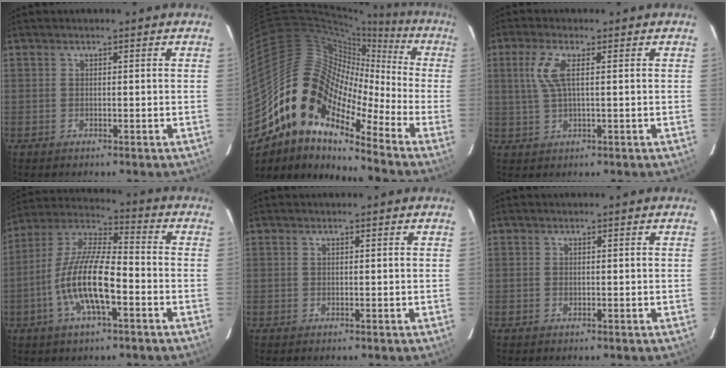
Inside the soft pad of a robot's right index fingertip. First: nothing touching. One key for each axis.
{"total": 14.8, "fx": -9.2, "fy": 8.1, "fz": 8.3, "tx": -0.129, "ty": 0.015, "tz": -0.196}
{"total": 5.2, "fx": 1.2, "fy": 1.1, "fz": 5.0, "tx": -0.112, "ty": 0.005, "tz": 0.027}
{"total": 14.2, "fx": -4.8, "fy": 4.0, "fz": 12.8, "tx": -0.259, "ty": -0.001, "tz": -0.094}
{"total": 0.0}
{"total": 0.0}